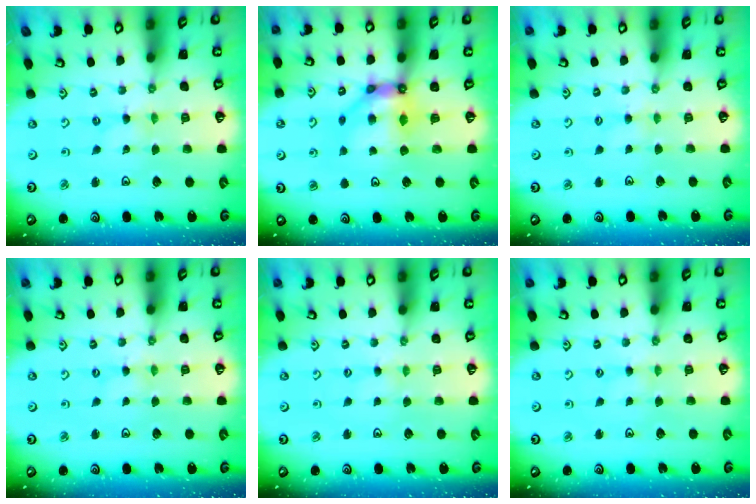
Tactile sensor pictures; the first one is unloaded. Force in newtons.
{"total": 9.0, "press": 9.0, "slide": 0.8}
{"total": 2.0, "press": 2.0, "slide": 0.3}
{"total": 0.0}
{"total": 1.2, "press": 1.2, "slide": 0.2}
{"total": 0.7, "press": 0.6, "slide": 0.2}